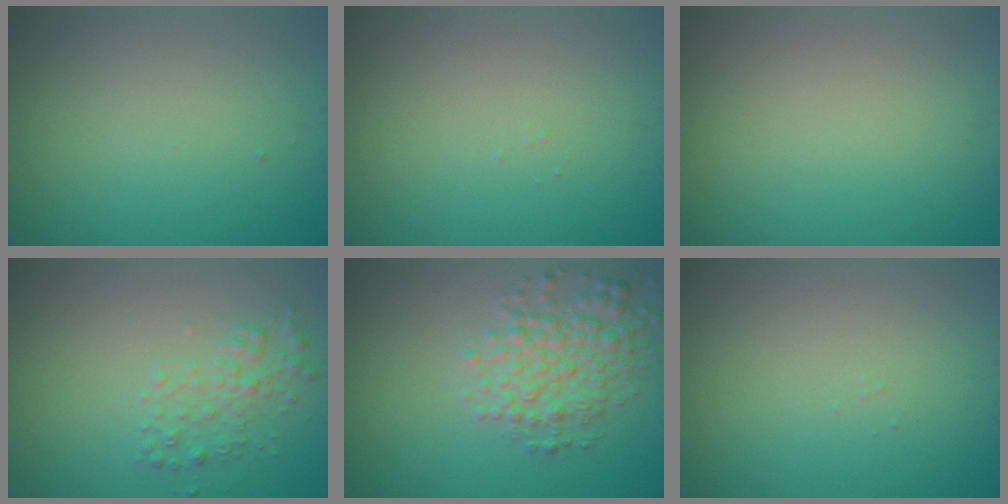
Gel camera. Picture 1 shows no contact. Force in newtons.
{"total": 0.0}
{"total": 0.0}
{"total": 1.9, "press": 1.9, "slide": 0.1}
{"total": 4.2, "press": 4.2, "slide": 0.1}
{"total": 0.0}